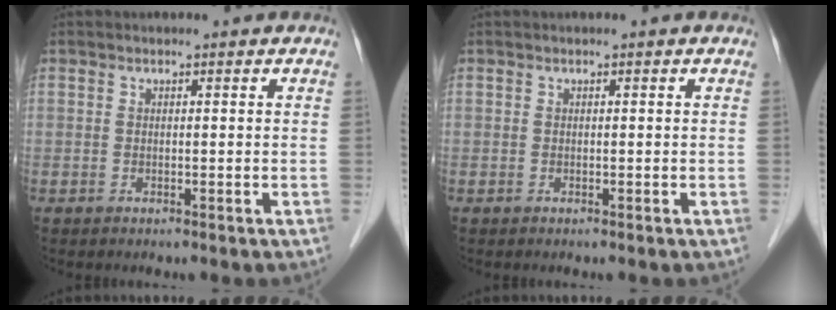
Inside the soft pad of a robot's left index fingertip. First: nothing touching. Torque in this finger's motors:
{"motor_torque": [0.09, 0.03, -0.03, -0.01]}